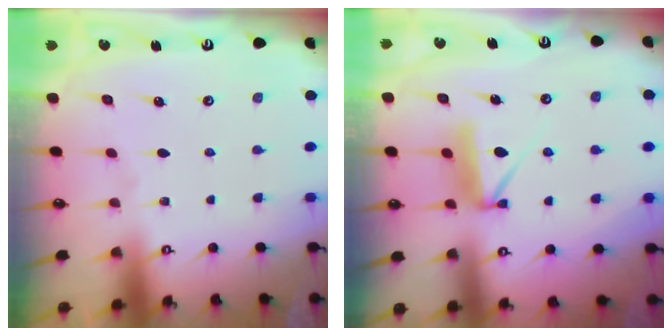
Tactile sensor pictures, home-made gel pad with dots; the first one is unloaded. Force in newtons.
{"total": 9.2, "press": 9.2, "slide": 0.7}